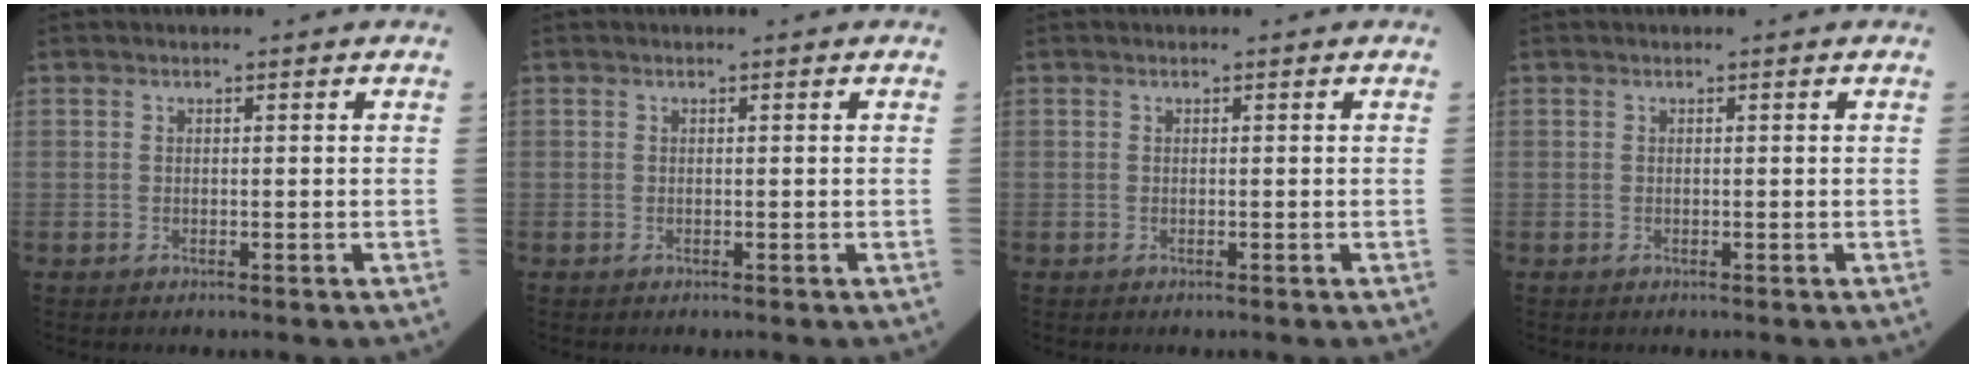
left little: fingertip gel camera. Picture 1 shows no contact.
{"total": 0.0}
{"total": 0.0}
{"total": 0.0}